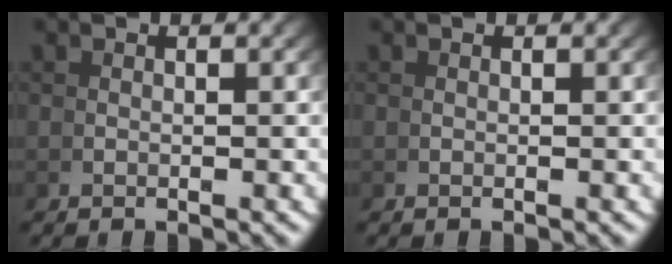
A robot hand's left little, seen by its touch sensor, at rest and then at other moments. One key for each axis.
{"total": 0.0}